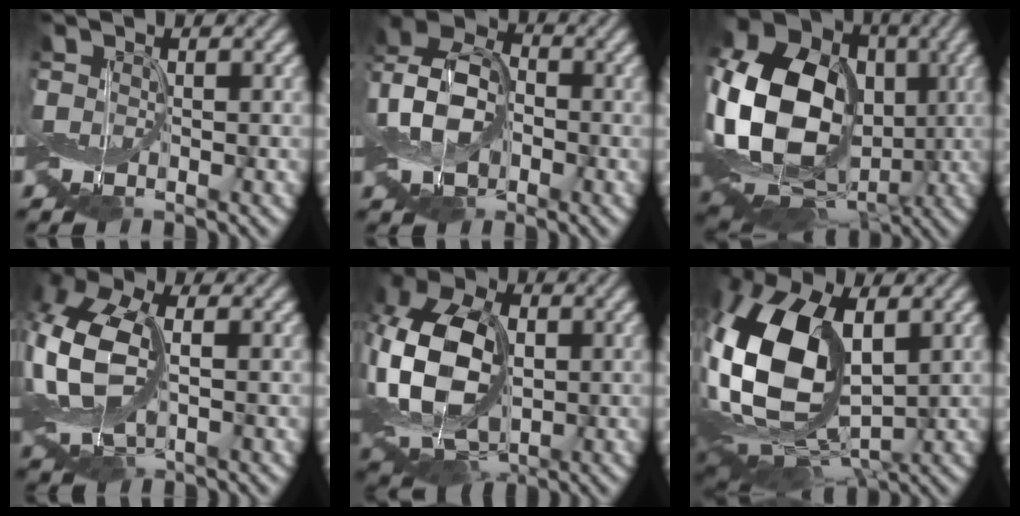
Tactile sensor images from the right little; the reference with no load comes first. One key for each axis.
{"total": 7.9, "fx": -1.7, "fy": 5.2, "fz": 5.6, "tx": -0.119, "ty": 0.014, "tz": -0.050}
{"total": 18.6, "fx": -0.2, "fy": 14.3, "fz": 11.8, "tx": -0.228, "ty": -0.011, "tz": -0.016}
{"total": 8.5, "fx": 0.3, "fy": 5.2, "fz": 6.8, "tx": -0.179, "ty": 0.002, "tz": 0.005}
{"total": 12.3, "fx": -0.8, "fy": 8.3, "fz": 9.0, "tx": -0.211, "ty": 0.002, "tz": -0.024}
{"total": 16.0, "fx": 0.1, "fy": 9.3, "fz": 12.9, "tx": -0.285, "ty": -0.015, "tz": -0.003}